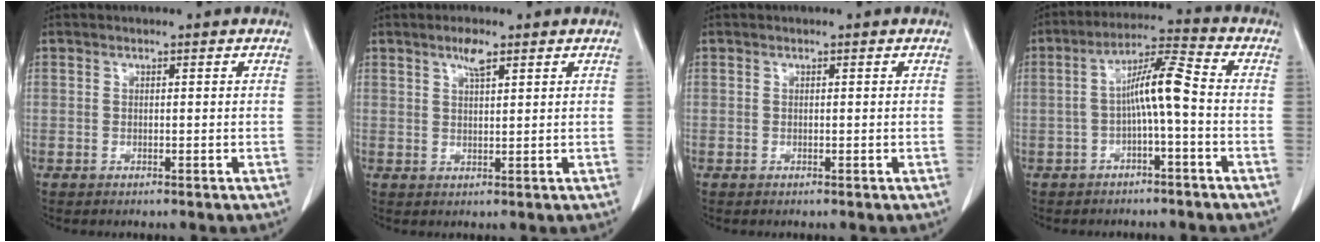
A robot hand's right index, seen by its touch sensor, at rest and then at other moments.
{"total": 3.0, "force": [2.0, 0.6, 2.2], "torque": [-0.041, 0.003, 0.035]}
{"total": 0.0}
{"total": 7.4, "force": [-1.2, 0.5, 7.2], "torque": [-0.131, 0.026, -0.022]}